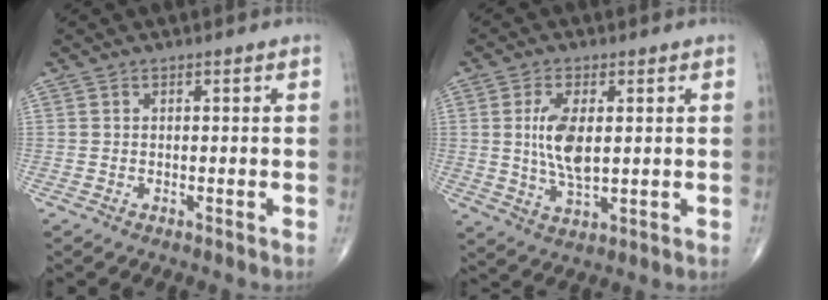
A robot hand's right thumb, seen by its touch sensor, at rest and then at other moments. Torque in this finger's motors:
{"motor_torque": [1.61, 1.69, 1.29, 0.00, 0.09]}